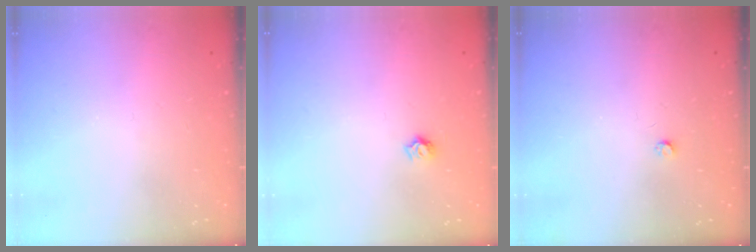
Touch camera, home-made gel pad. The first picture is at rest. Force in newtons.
{"total": 5.1, "press": 5.1, "slide": 0.4}
{"total": 2.5, "press": 2.5, "slide": 0.4}